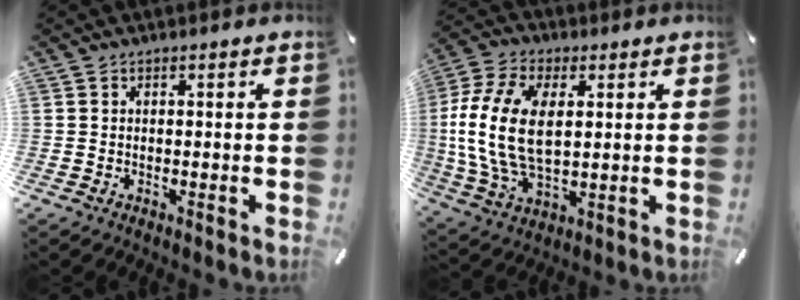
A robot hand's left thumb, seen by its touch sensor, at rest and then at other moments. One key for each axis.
{"total": 15.8, "fx": 2.1, "fy": 9.5, "fz": 12.5, "tx": -0.294, "ty": -0.001, "tz": 0.035}